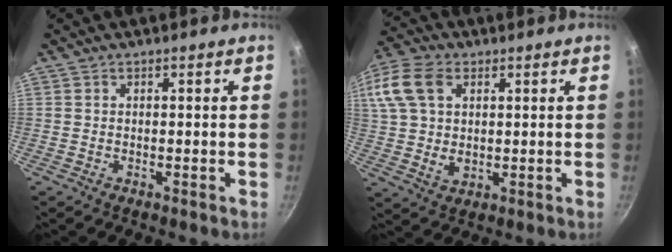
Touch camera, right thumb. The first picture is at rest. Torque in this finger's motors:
{"motor_torque": [-0.91, 1.05, 0.21, -0.05, 0.15]}